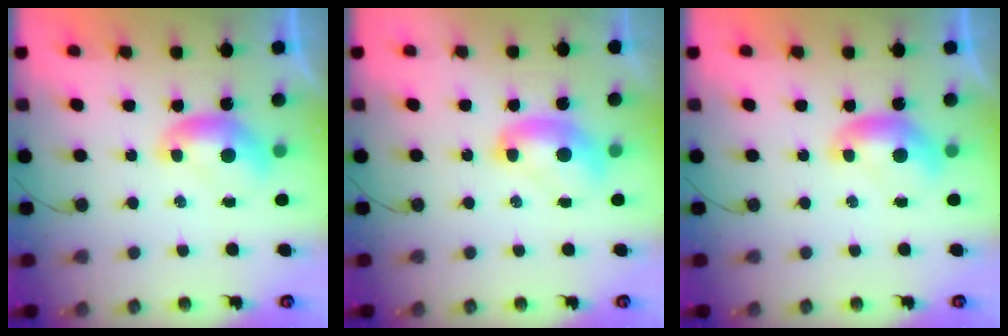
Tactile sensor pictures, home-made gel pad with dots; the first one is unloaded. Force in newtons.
{"total": 2.2, "press": 2.2, "slide": 0.2}
{"total": 0.0}